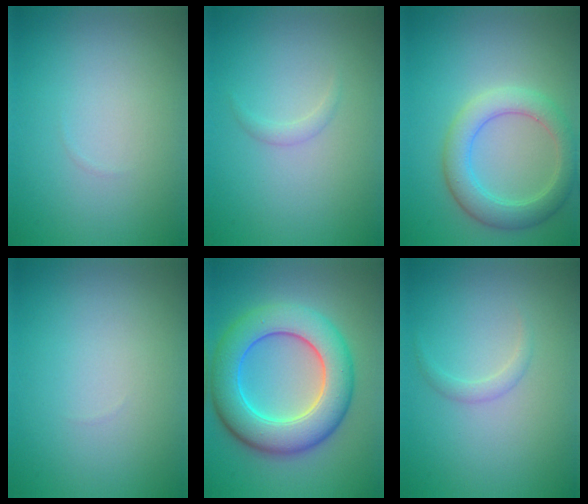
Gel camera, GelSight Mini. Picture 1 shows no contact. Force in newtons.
{"total": 0.8, "press": 0.8, "slide": 0.0}
{"total": 4.4, "press": 4.4, "slide": 0.3}
{"total": 0.0}
{"total": 9.1, "press": 9.1, "slide": 0.1}
{"total": 1.0, "press": 1.0, "slide": 0.1}